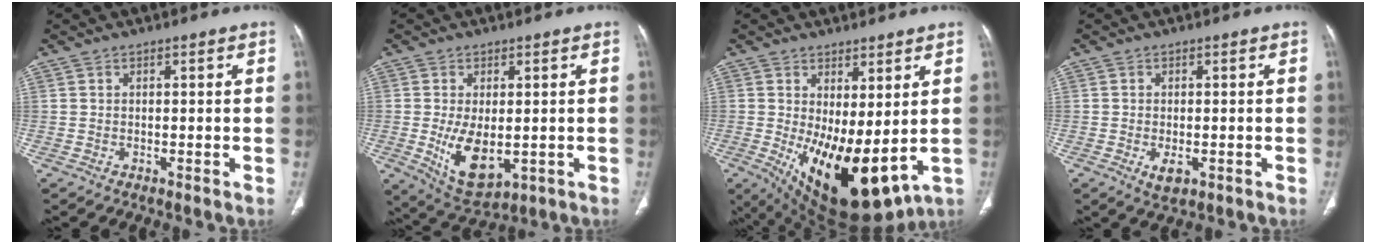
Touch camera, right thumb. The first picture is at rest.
{"total": 9.4, "force": [-1.4, 4.9, 7.8], "torque": [-0.129, -0.021, -0.004]}
{"total": 16.4, "force": [-1.0, 7.1, 14.8], "torque": [-0.243, -0.030, 0.014]}
{"total": 3.1, "force": [-1.0, 1.6, 2.5], "torque": [-0.043, -0.005, -0.012]}